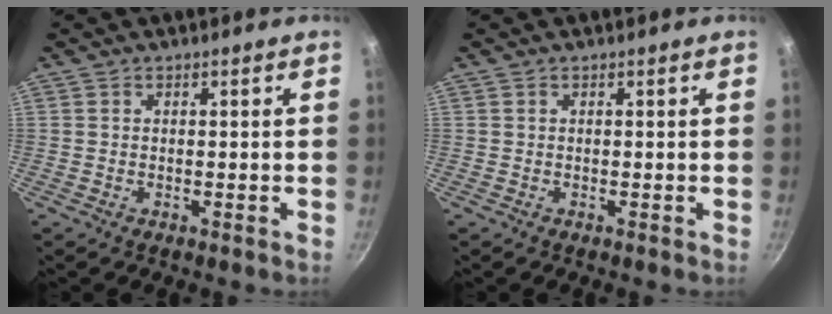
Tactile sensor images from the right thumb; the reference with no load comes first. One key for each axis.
{"total": 0.0}